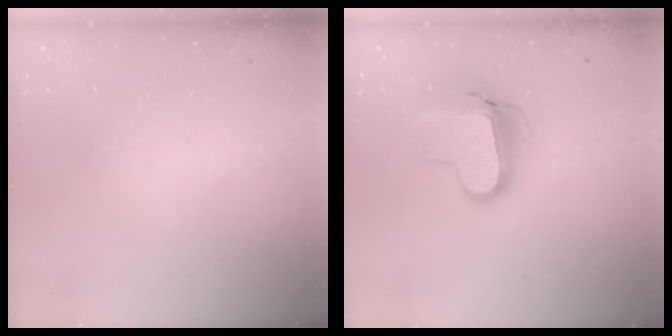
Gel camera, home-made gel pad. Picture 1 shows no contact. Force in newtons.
{"total": 13.3, "press": 13.3, "slide": 1.0}